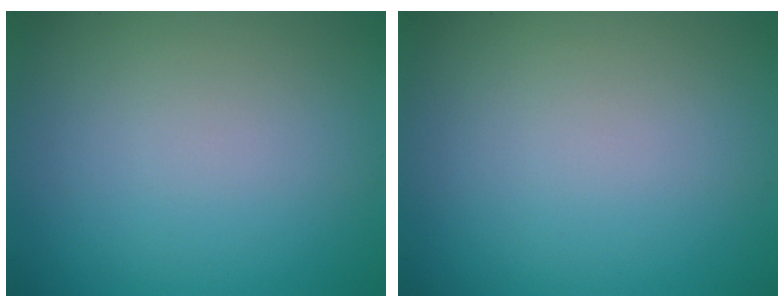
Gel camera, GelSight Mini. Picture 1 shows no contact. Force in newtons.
{"total": 0.0}